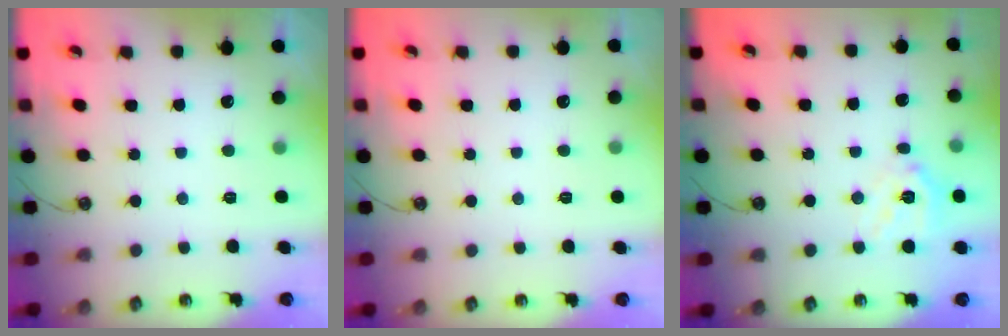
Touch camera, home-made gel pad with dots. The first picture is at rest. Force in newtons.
{"total": 0.0}
{"total": 13.9, "press": 13.8, "slide": 2.0}